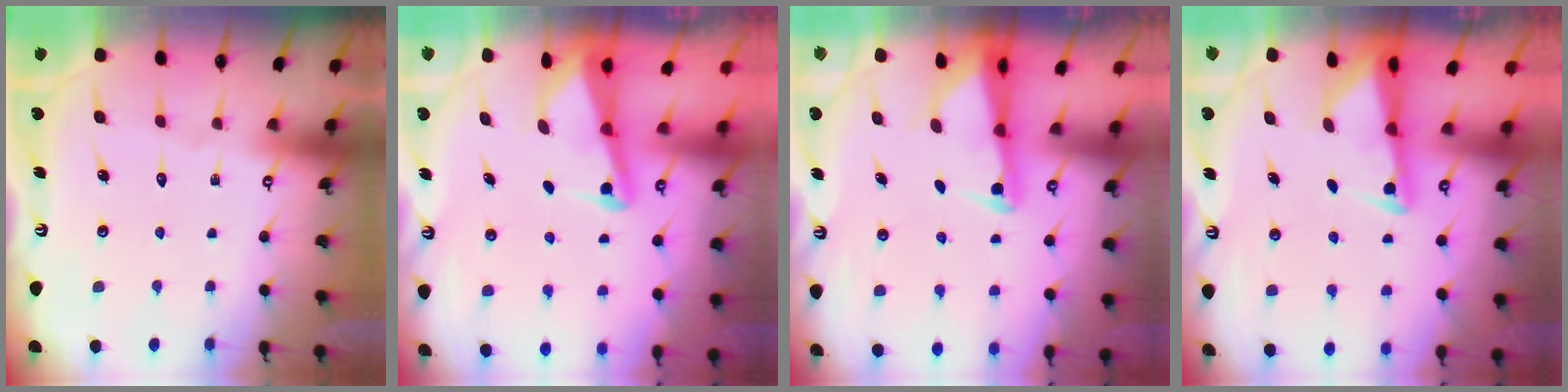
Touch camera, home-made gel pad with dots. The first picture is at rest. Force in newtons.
{"total": 2.5, "press": 2.4, "slide": 0.6}
{"total": 2.4, "press": 2.4, "slide": 0.5}
{"total": 2.3, "press": 2.2, "slide": 0.4}